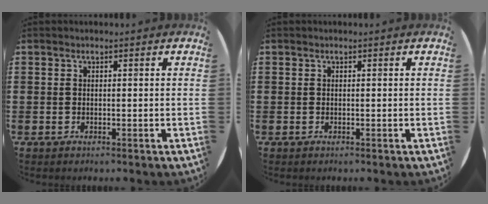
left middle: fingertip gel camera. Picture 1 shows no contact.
{"total": 0.0}